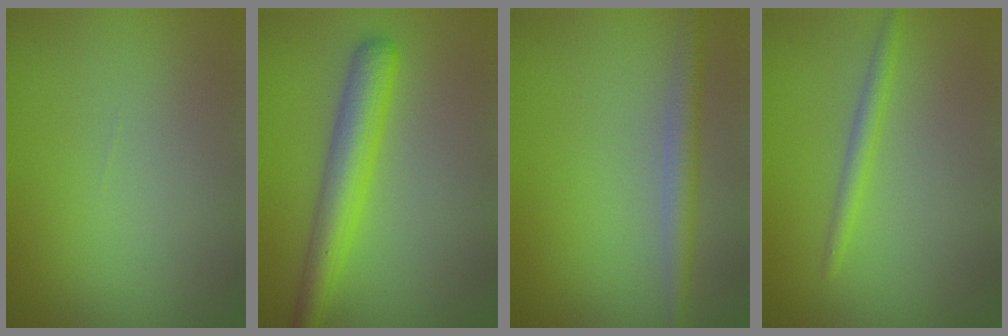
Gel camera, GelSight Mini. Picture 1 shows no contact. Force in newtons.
{"total": 4.7, "press": 4.7, "slide": 0.2}
{"total": 2.4, "press": 2.4, "slide": 0.1}
{"total": 1.6, "press": 1.6, "slide": 0.1}